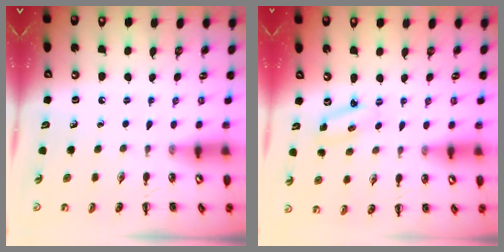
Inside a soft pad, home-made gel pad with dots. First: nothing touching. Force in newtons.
{"total": 2.5, "press": 2.5, "slide": 0.4}